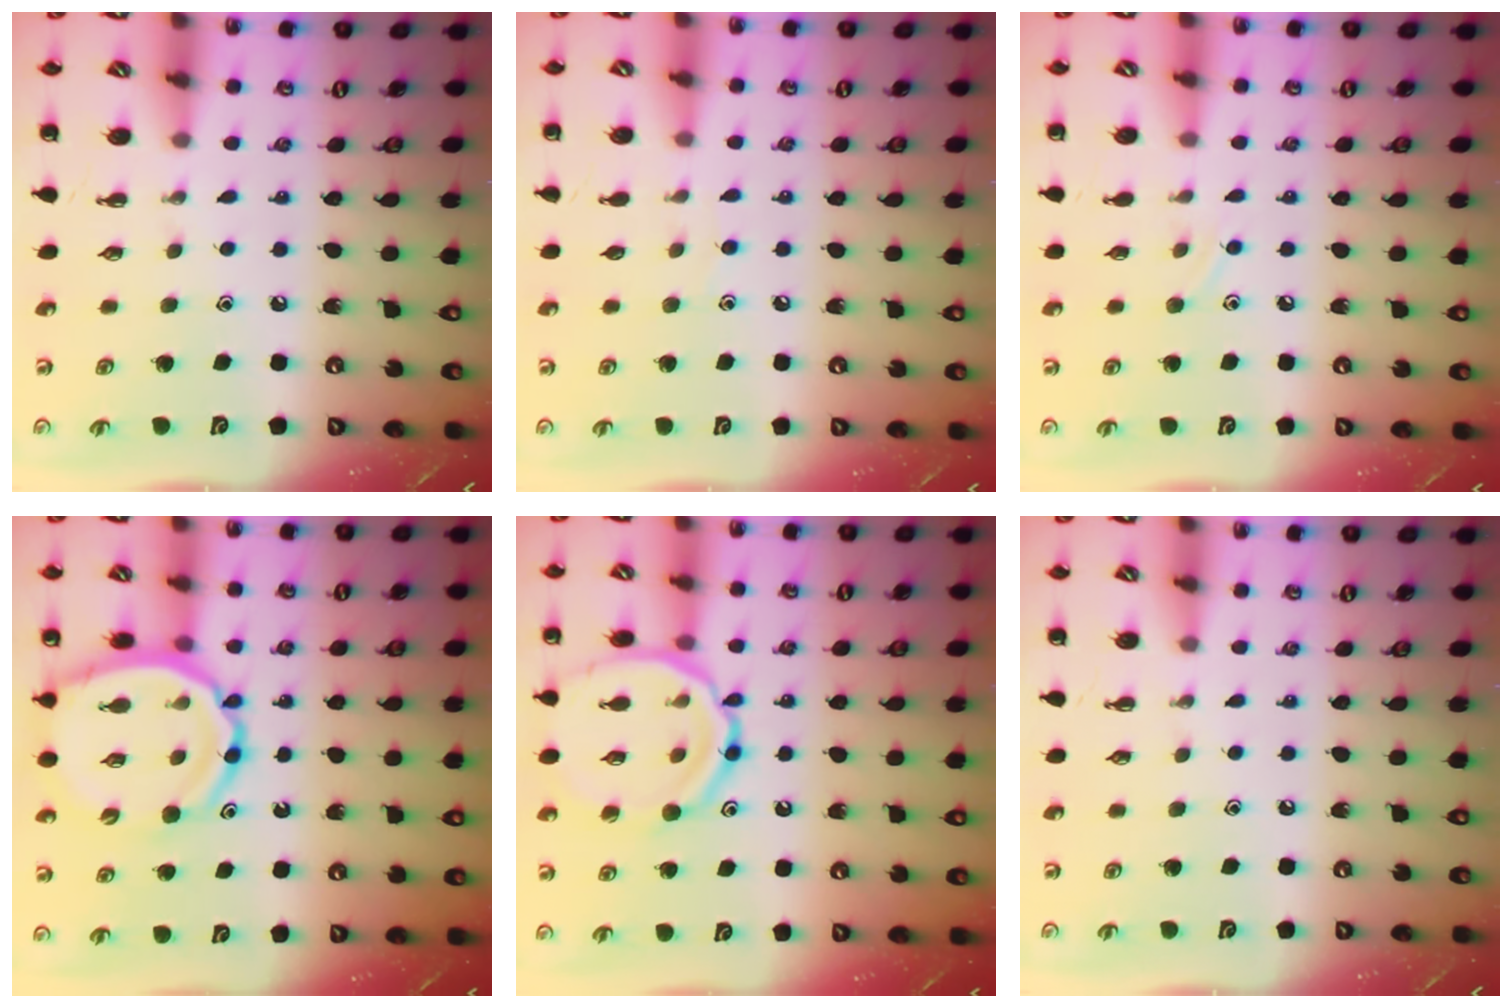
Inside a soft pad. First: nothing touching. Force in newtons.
{"total": 2.5, "press": 2.3, "slide": 1.0}
{"total": 5.3, "press": 5.1, "slide": 1.5}
{"total": 13.7, "press": 13.2, "slide": 3.6}
{"total": 15.9, "press": 15.8, "slide": 1.7}
{"total": 0.0}